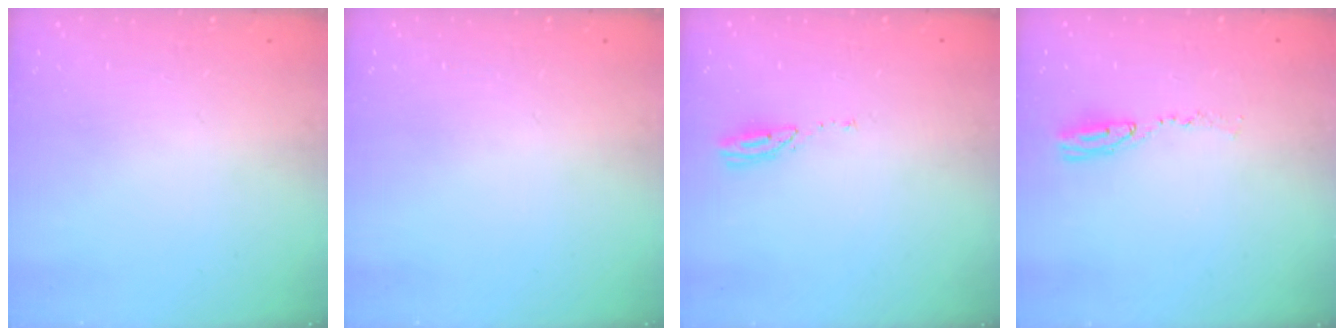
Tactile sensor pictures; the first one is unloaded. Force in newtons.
{"total": 0.0}
{"total": 2.9, "press": 2.9, "slide": 0.3}
{"total": 5.6, "press": 5.6, "slide": 0.4}